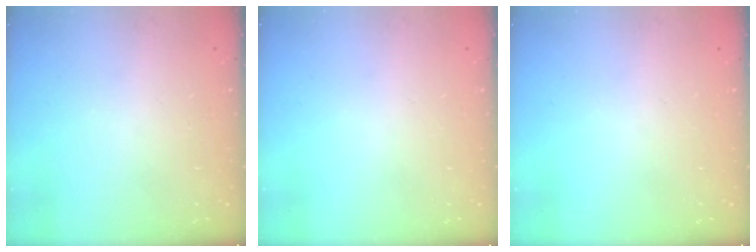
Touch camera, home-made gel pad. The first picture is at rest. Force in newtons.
{"total": 0.0}
{"total": 0.0}